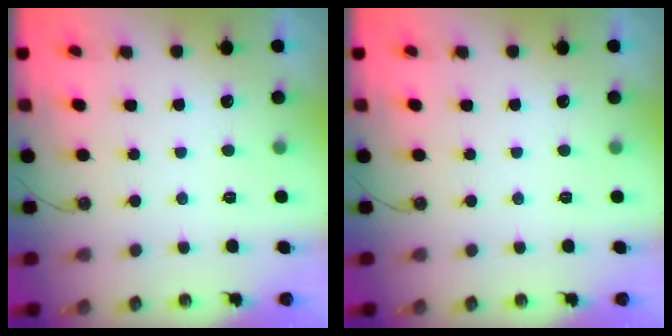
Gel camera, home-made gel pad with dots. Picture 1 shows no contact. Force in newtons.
{"total": 0.0}